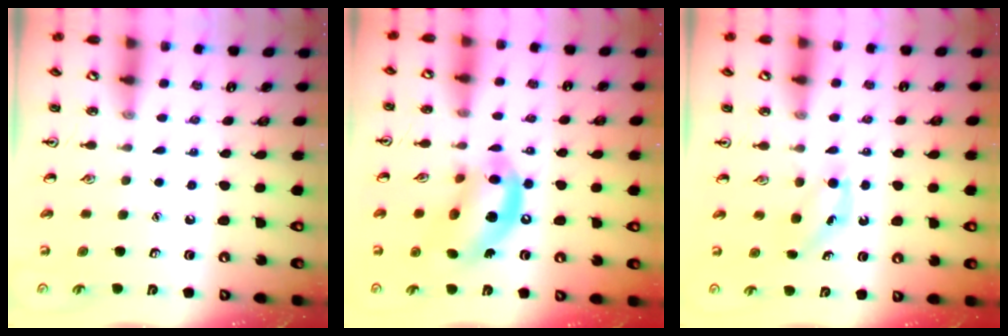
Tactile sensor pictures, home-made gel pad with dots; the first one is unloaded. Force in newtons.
{"total": 13.4, "press": 12.7, "slide": 4.0}
{"total": 3.8, "press": 3.6, "slide": 1.4}